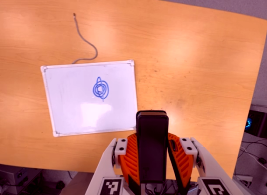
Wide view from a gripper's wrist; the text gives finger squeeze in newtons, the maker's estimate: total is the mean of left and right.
{"total": 5.6, "left": 4.5, "right": 6.8}